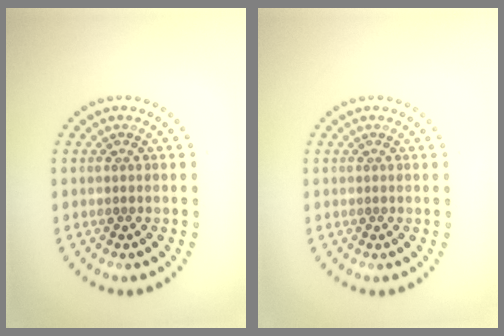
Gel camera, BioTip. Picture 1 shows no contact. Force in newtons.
{"total": 0.0}